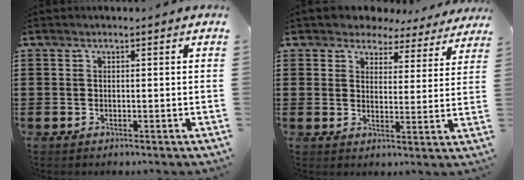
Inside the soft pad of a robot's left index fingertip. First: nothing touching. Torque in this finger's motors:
{"motor_torque": [2.14, 0.00, 0.06, -0.21]}